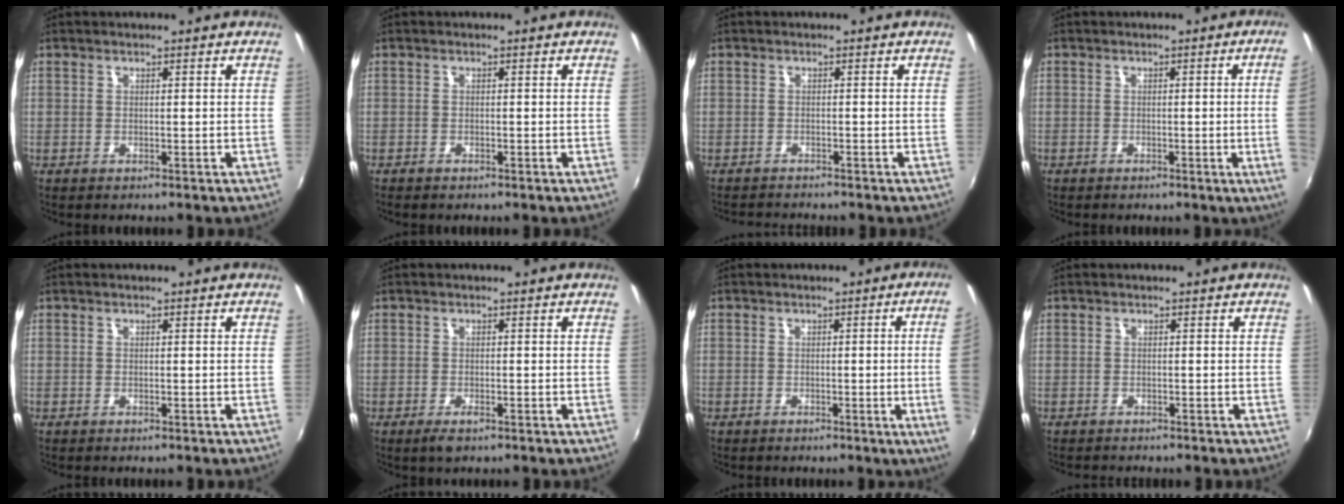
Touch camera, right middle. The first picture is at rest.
{"total": 0.9, "force": [-0.8, 0.4, 0.2], "torque": [-0.007, -0.003, -0.017]}
{"total": 3.1, "force": [-3.1, 0.0, 0.6], "torque": [-0.026, -0.012, -0.052]}
{"total": 4.9, "force": [-0.1, -1.9, 4.5], "torque": [-0.067, -0.010, 0.004]}
{"total": 0.0}
{"total": 2.9, "force": [-1.9, 1.1, 1.9], "torque": [-0.043, -0.008, -0.036]}
{"total": 7.5, "force": [-0.3, -1.5, 7.3], "torque": [-0.085, -0.008, -0.001]}
{"total": 1.4, "force": [-1.3, 0.0, 0.3], "torque": [-0.010, -0.008, -0.021]}